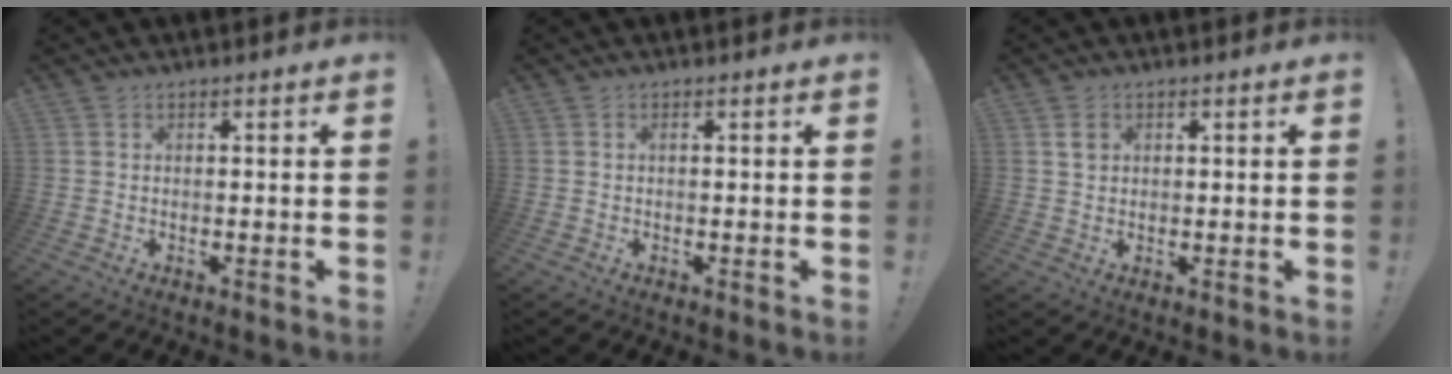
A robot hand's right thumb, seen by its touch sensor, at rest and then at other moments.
{"total": 0.5, "force": [0.1, -0.1, 0.5], "torque": [-0.017, 0.001, 0.003]}
{"total": 2.3, "force": [1.0, 1.8, 1.0], "torque": [-0.004, -0.003, 0.015]}